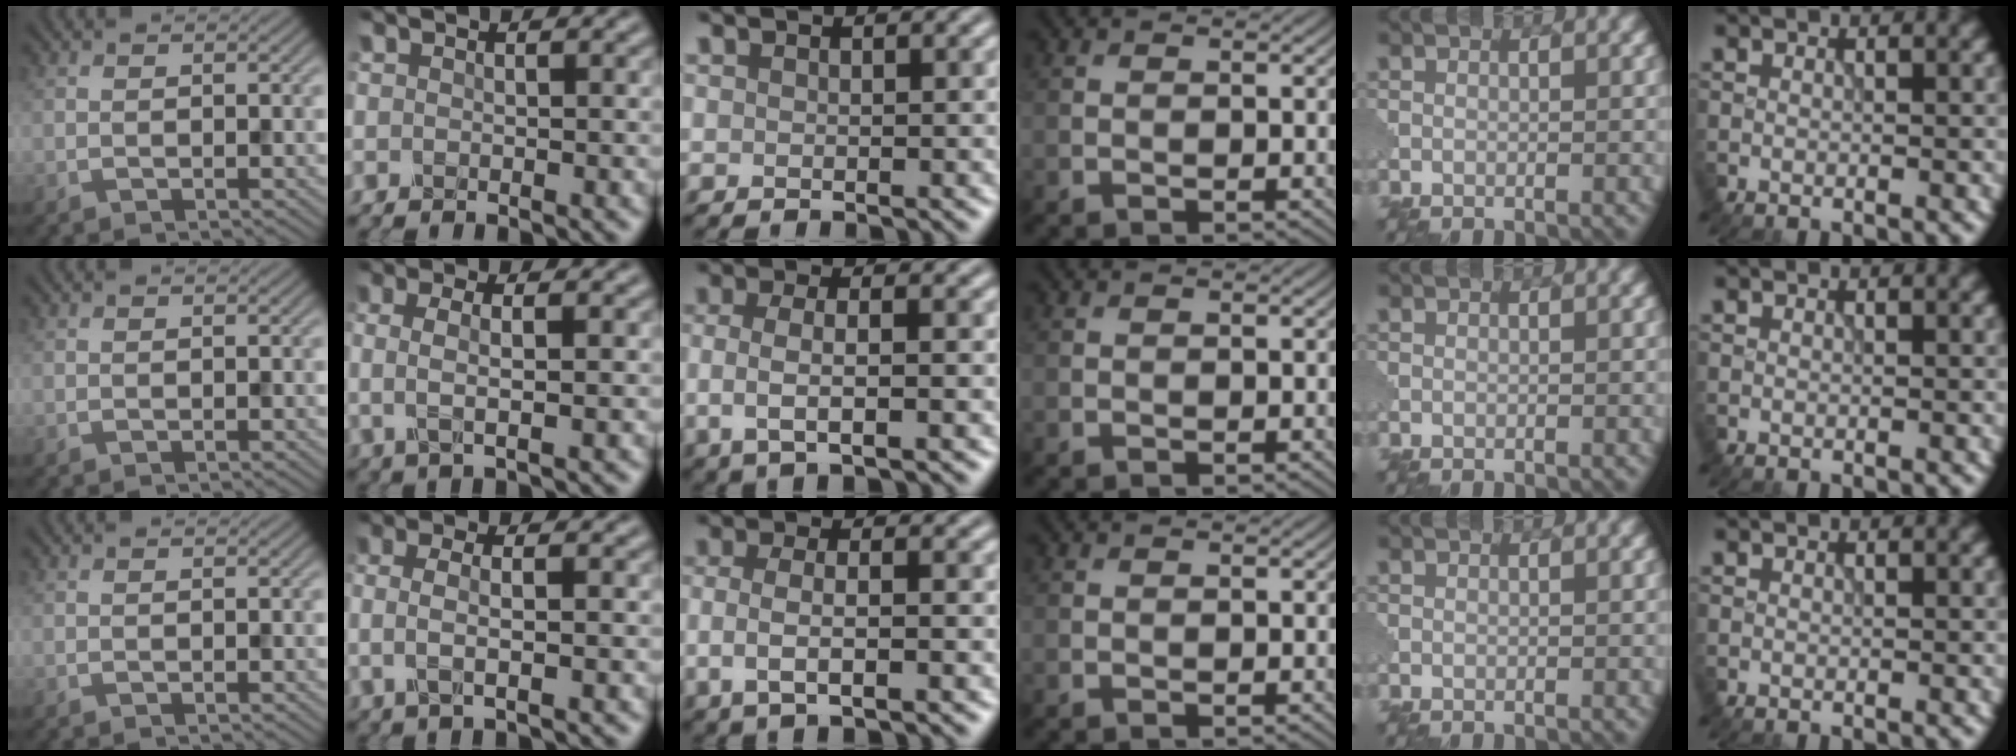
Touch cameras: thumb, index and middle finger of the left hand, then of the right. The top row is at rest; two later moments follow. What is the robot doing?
{"motion": "extract", "object": "pin"}